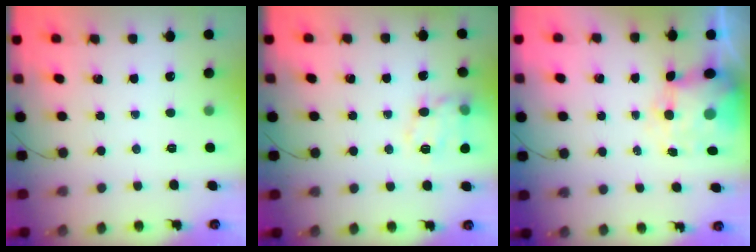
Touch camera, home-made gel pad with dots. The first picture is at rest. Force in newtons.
{"total": 13.4, "press": 13.4, "slide": 0.4}
{"total": 7.2, "press": 7.0, "slide": 1.7}